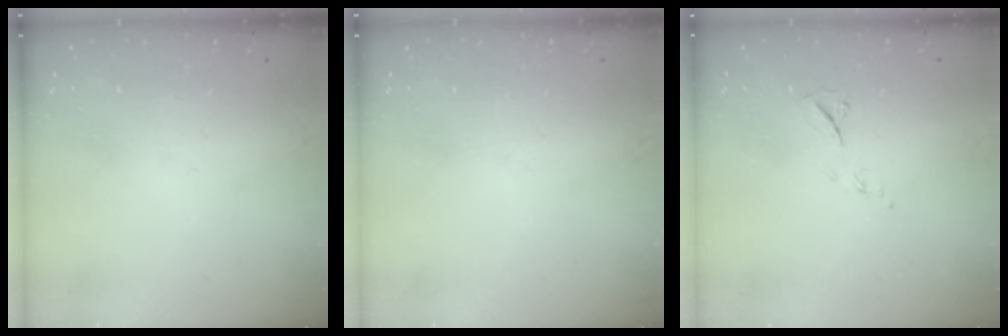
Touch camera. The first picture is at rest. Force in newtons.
{"total": 0.0}
{"total": 6.2, "press": 6.2, "slide": 0.7}